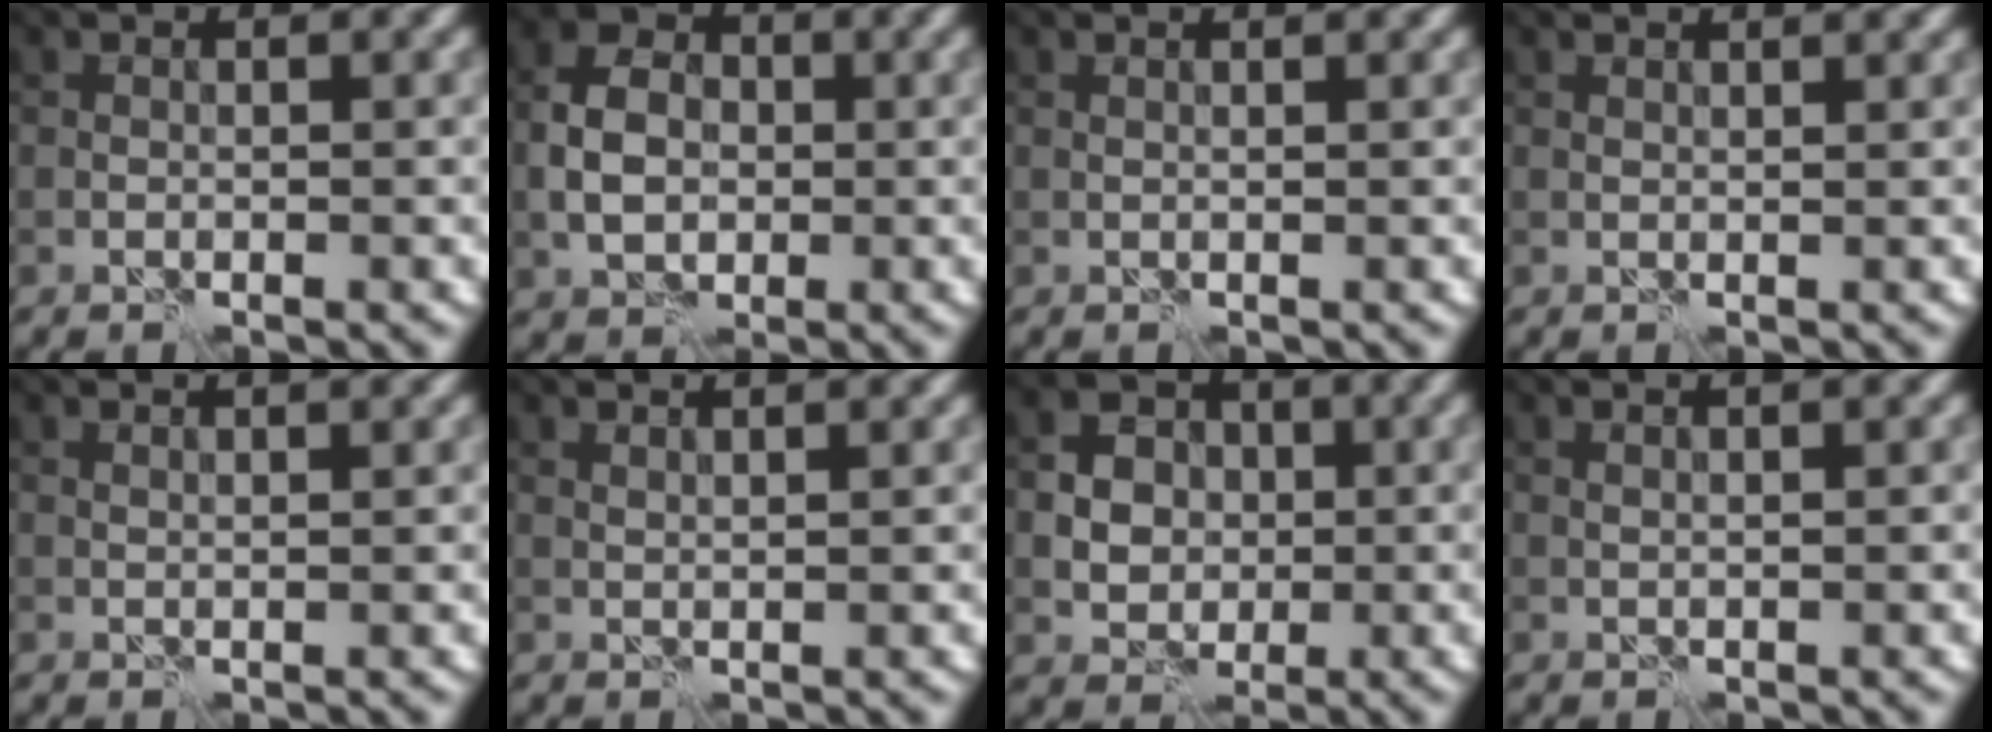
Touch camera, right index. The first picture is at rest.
{"total": 4.9, "force": [-0.6, 3.6, 3.2], "torque": [-0.062, 0.006, -0.014]}
{"total": 2.0, "force": [1.3, 0.8, 1.4], "torque": [-0.004, 0.004, -0.006]}
{"total": 2.2, "force": [1.7, 0.7, 1.3], "torque": [-0.010, 0.004, 0.006]}
{"total": 3.4, "force": [2.4, 1.2, 2.0], "torque": [-0.013, 0.023, 0.006]}
{"total": 4.1, "force": [2.8, 1.5, 2.5], "torque": [-0.022, 0.032, 0.012]}
{"total": 4.2, "force": [-0.1, 3.6, 2.1], "torque": [-0.030, 0.004, -0.012]}
{"total": 3.8, "force": [2.3, 1.6, 2.6], "torque": [-0.020, 0.029, 0.003]}